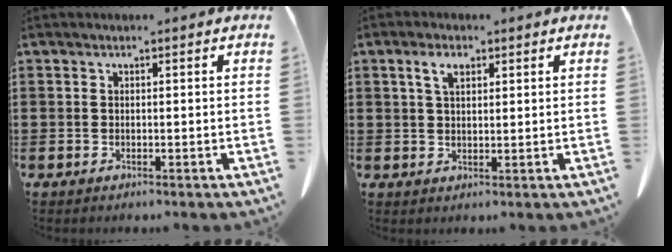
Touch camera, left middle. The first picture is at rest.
{"total": 3.2, "force": [1.7, 1.3, 2.4], "torque": [-0.045, 0.006, 0.028]}